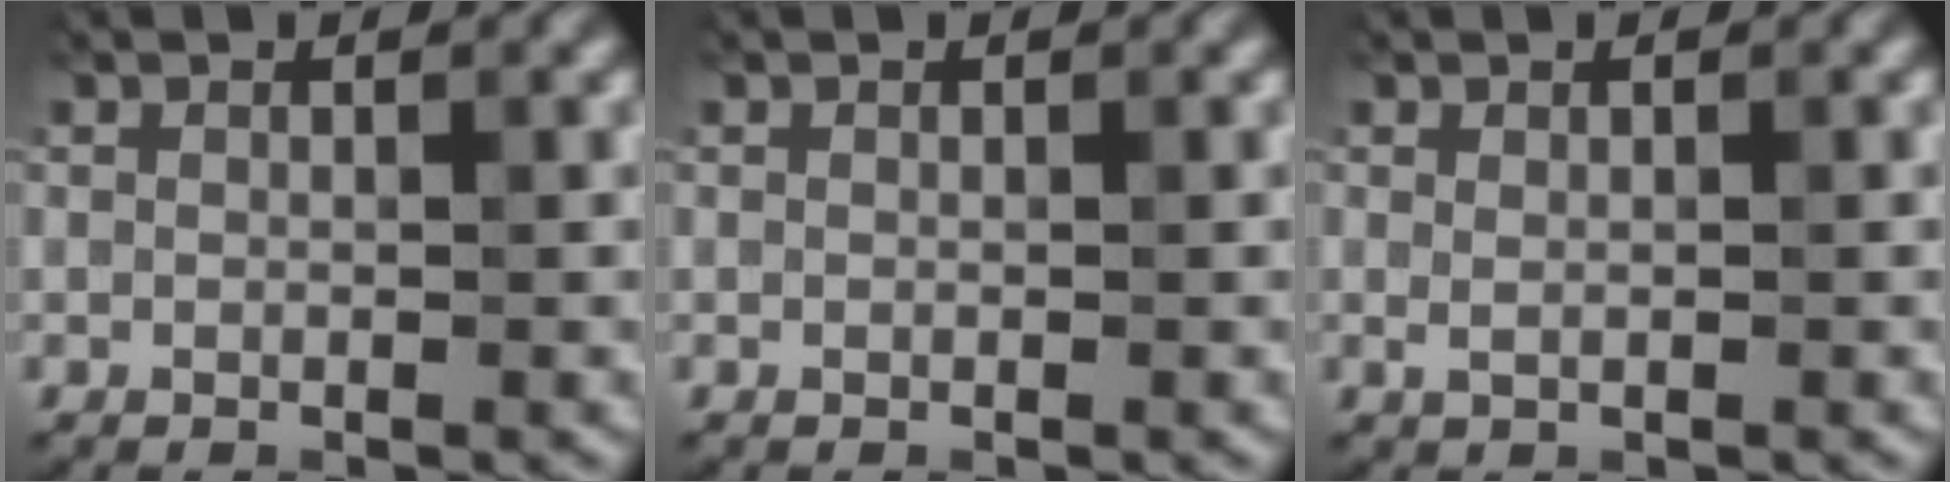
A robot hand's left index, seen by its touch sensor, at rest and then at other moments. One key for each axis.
{"total": 0.0}
{"total": 0.6, "fx": 0.0, "fy": 0.1, "fz": 0.6, "tx": -0.013, "ty": -0.001, "tz": 0.004}